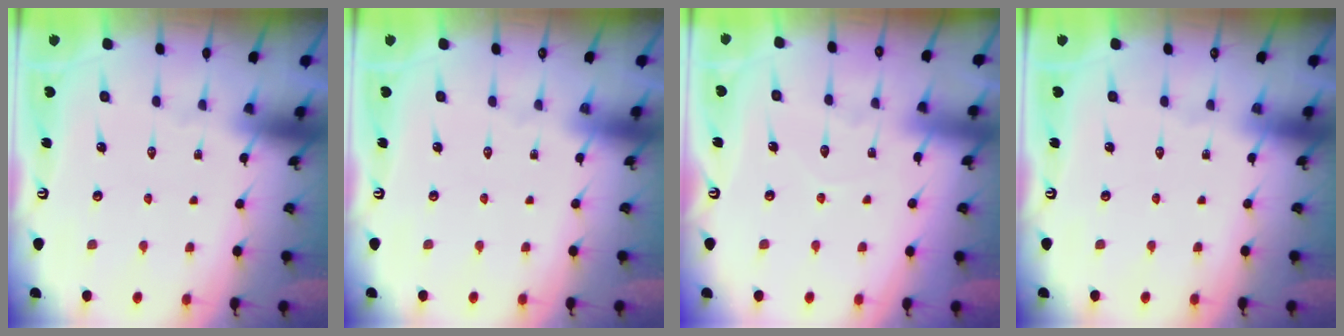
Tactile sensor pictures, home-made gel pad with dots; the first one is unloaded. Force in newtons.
{"total": 0.0}
{"total": 5.9, "press": 5.8, "slide": 0.4}
{"total": 0.0}